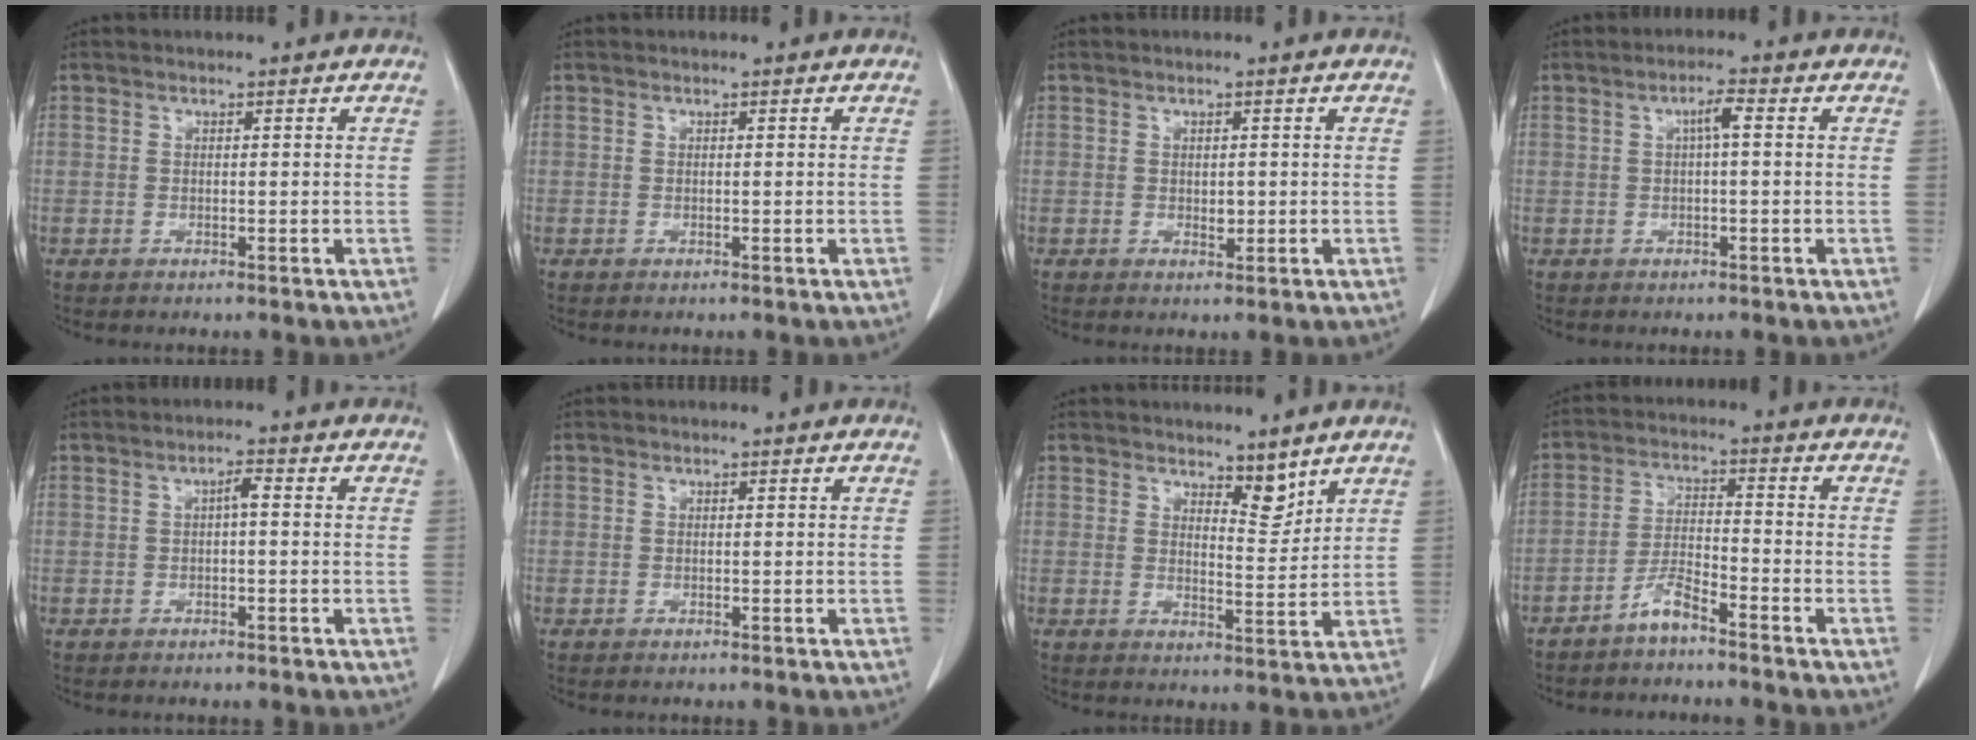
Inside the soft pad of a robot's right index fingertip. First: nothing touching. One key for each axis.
{"total": 0.0}
{"total": 1.5, "fx": 0.1, "fy": 0.9, "fz": 1.2, "tx": -0.018, "ty": -0.003, "tz": 0.004}
{"total": 2.5, "fx": 0.4, "fy": 0.3, "fz": 2.4, "tx": -0.043, "ty": 0.005, "tz": 0.007}
{"total": 1.7, "fx": 0.0, "fy": 0.3, "fz": 1.7, "tx": -0.028, "ty": 0.005, "tz": 0.000}
{"total": 0.0}
{"total": 4.0, "fx": 3.3, "fy": 1.3, "fz": 1.9, "tx": -0.025, "ty": -0.010, "tz": 0.056}
{"total": 4.1, "fx": -3.4, "fy": 0.4, "fz": 2.2, "tx": -0.046, "ty": 0.001, "tz": -0.067}